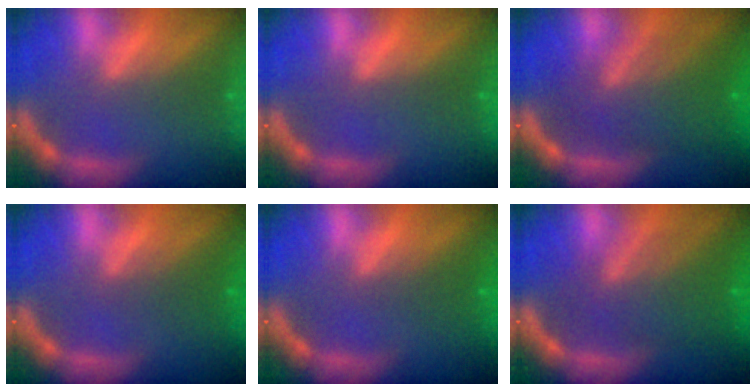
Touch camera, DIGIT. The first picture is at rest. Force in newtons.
{"total": 0.0}
{"total": 8.5}
{"total": 2.5}
{"total": 2.0}
{"total": 7.6}